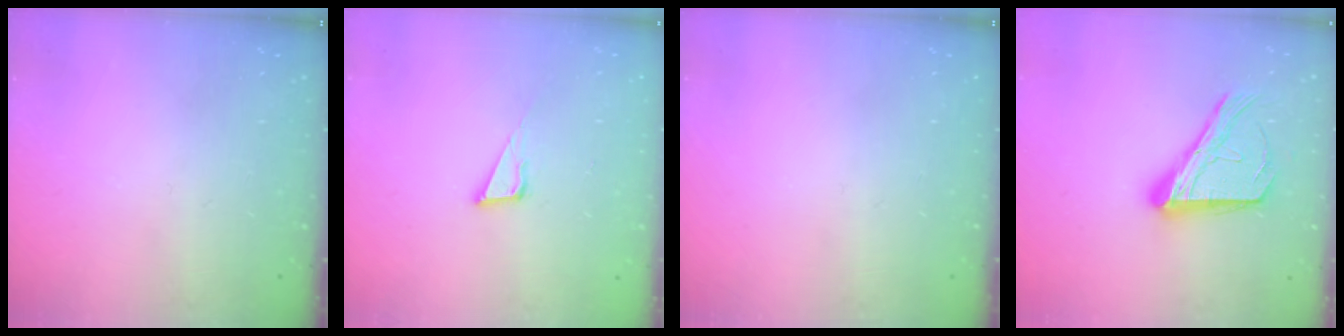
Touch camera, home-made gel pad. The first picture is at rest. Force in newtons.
{"total": 6.4, "press": 5.8, "slide": 2.6}
{"total": 0.0}
{"total": 17.3, "press": 17.2, "slide": 1.0}